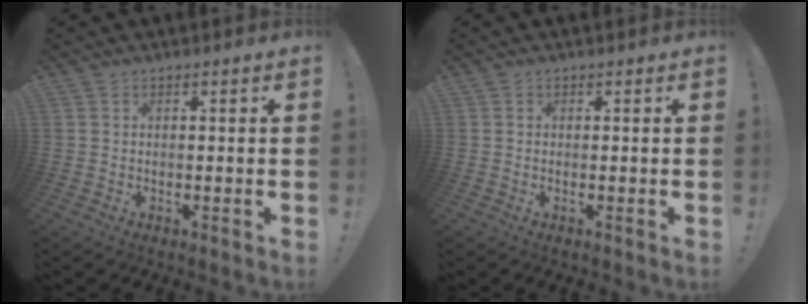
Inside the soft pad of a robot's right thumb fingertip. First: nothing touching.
{"total": 0.0}